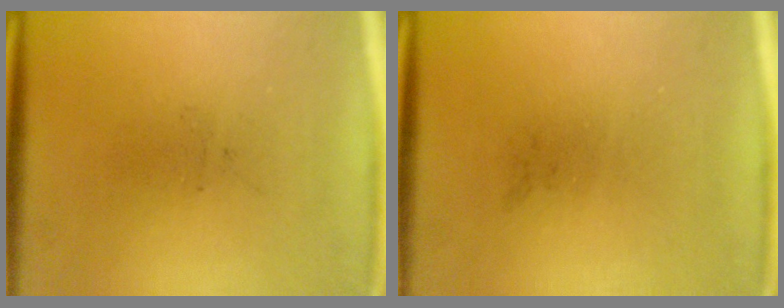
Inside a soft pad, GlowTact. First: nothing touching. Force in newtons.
{"total": 0.0}